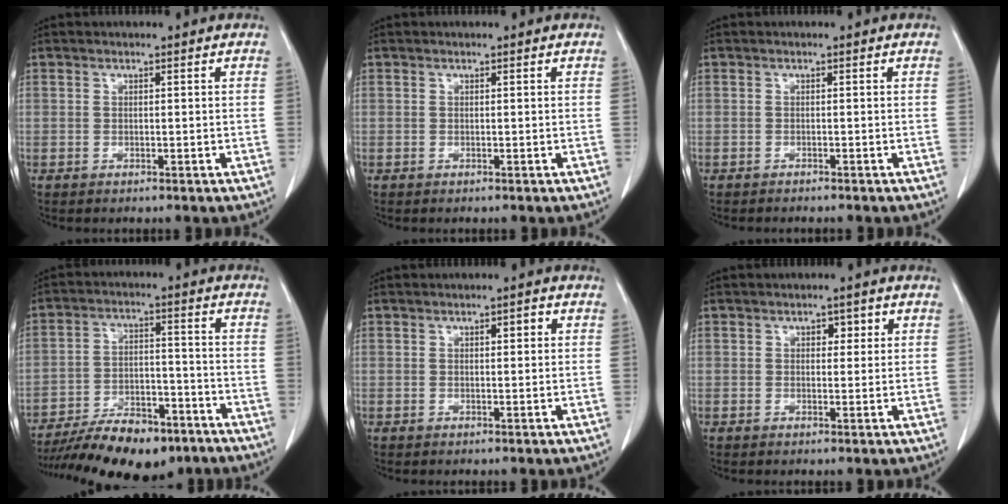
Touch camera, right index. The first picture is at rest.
{"total": 0.0}
{"total": 1.1, "force": [-1.0, 0.0, 0.3], "torque": [-0.007, -0.002, -0.012]}
{"total": 15.7, "force": [-12.2, 5.5, 8.1], "torque": [-0.133, 0.007, -0.198]}
{"total": 1.3, "force": [0.4, 0.5, 1.2], "torque": [-0.017, 0.003, 0.005]}
{"total": 2.0, "force": [0.7, 1.3, 1.4], "torque": [-0.014, 0.007, 0.008]}